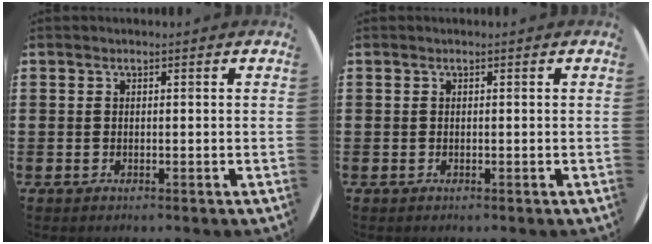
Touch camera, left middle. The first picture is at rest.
{"total": 0.0}